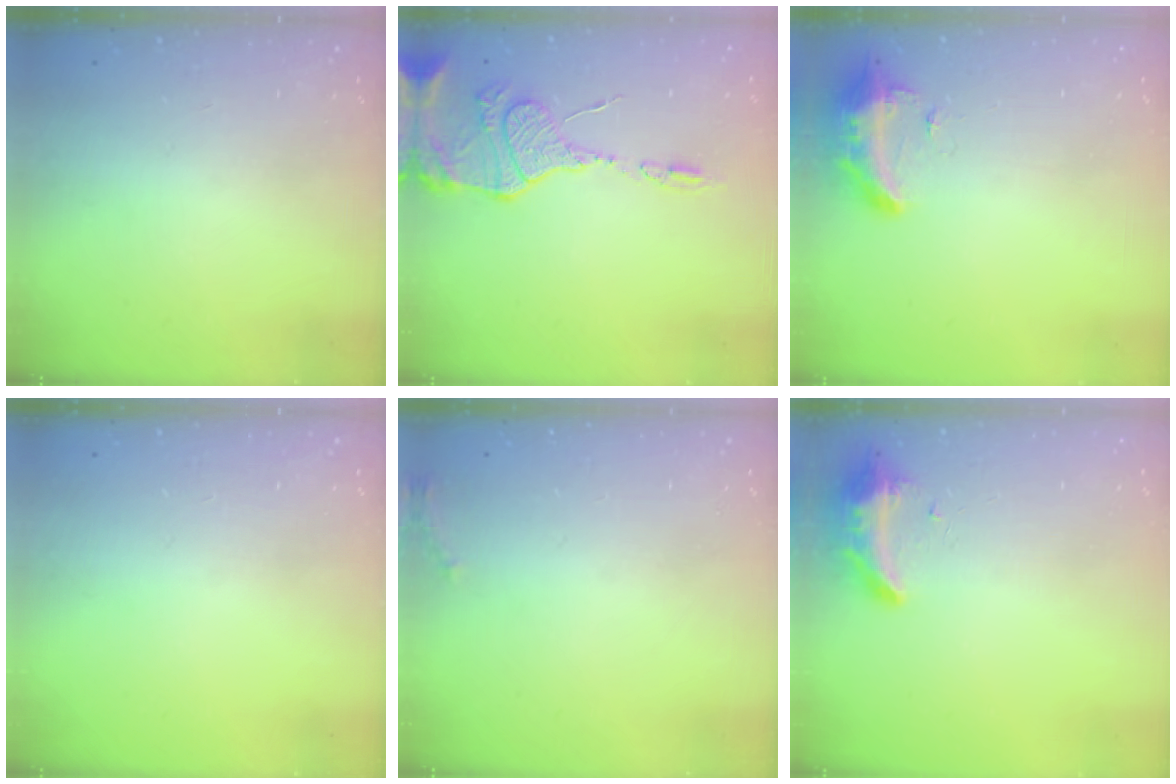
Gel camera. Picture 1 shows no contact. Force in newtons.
{"total": 13.6, "press": 13.5, "slide": 1.1}
{"total": 10.4, "press": 9.8, "slide": 3.5}
{"total": 0.0}
{"total": 5.6, "press": 5.3, "slide": 1.7}
{"total": 8.6, "press": 8.6, "slide": 1.1}